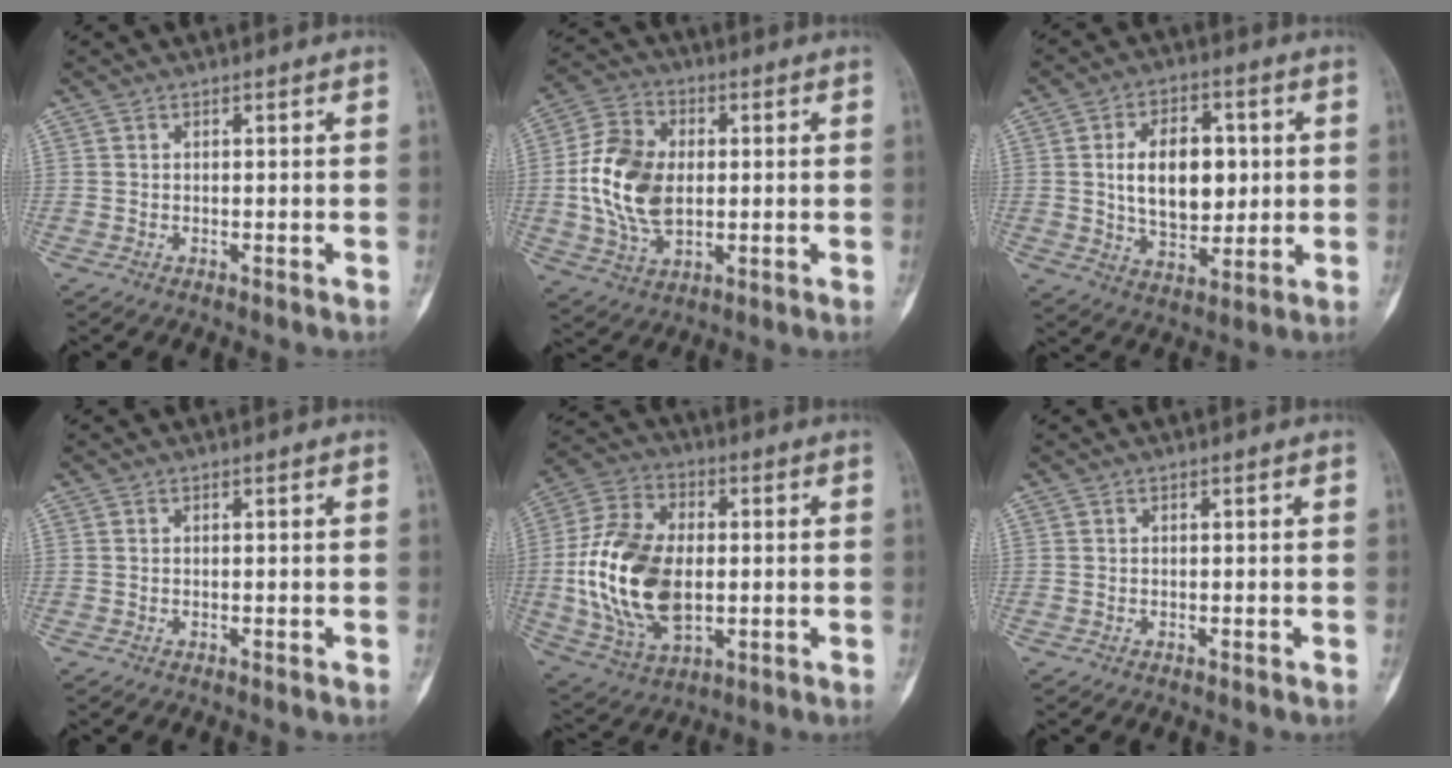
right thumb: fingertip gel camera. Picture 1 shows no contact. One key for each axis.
{"total": 14.6, "fx": 0.1, "fy": 9.6, "fz": 11.0, "tx": -0.202, "ty": 0.006, "tz": 0.003}
{"total": 13.8, "fx": 1.5, "fy": 8.6, "fz": 10.7, "tx": -0.136, "ty": -0.003, "tz": 0.030}
{"total": 0.0}
{"total": 20.4, "fx": -0.8, "fy": 12.4, "fz": 16.1, "tx": -0.310, "ty": 0.003, "tz": -0.007}
{"total": 0.0}